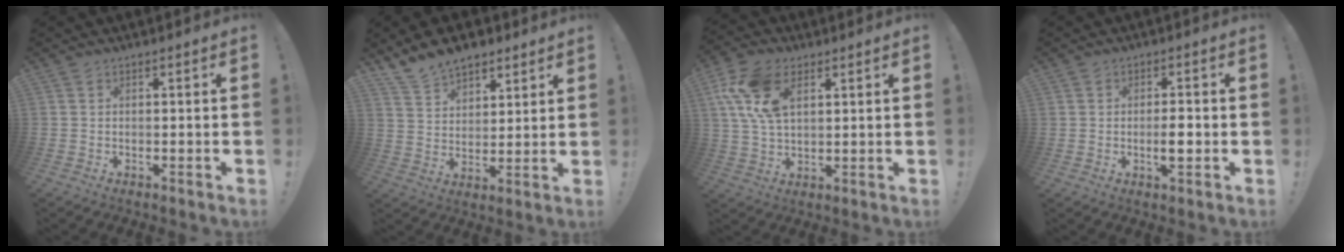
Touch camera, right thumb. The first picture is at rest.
{"total": 10.3, "force": [8.3, 5.3, 2.8], "torque": [-0.053, -0.057, 0.161]}
{"total": 14.0, "force": [5.9, 8.3, 9.6], "torque": [-0.199, -0.010, 0.110]}
{"total": 5.1, "force": [-0.5, 4.0, 3.1], "torque": [-0.026, 0.003, -0.011]}